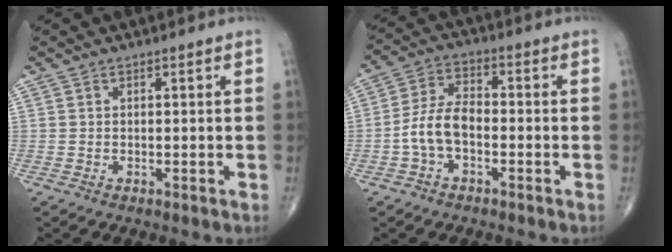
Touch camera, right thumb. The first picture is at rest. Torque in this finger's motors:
{"motor_torque": [0.15, 0.13, 0.82, -0.18, 0.24]}